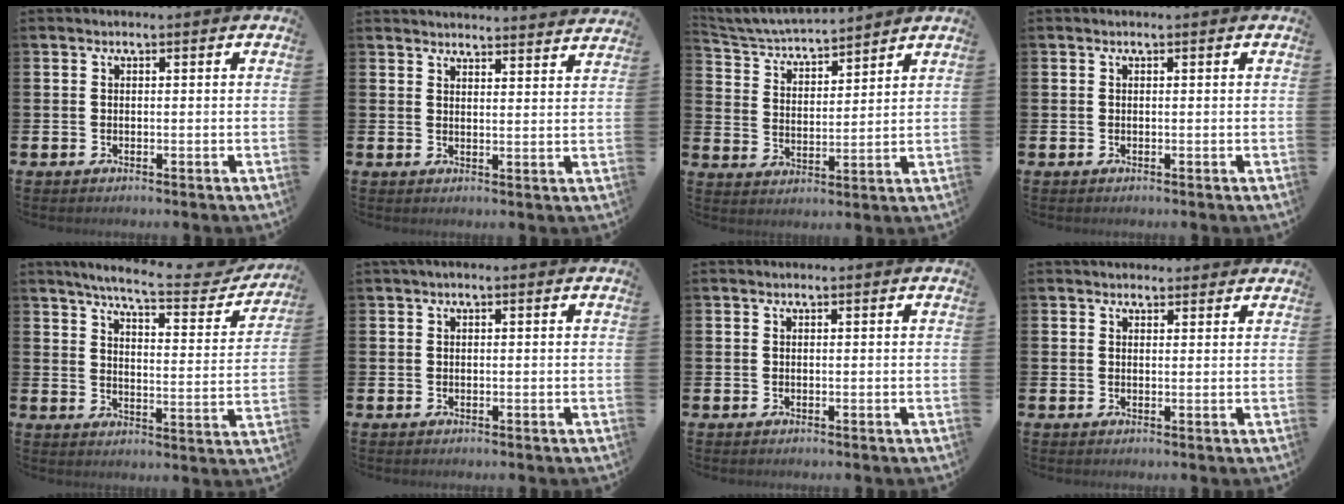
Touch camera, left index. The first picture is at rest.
{"total": 3.8, "force": [3.8, -0.1, -0.2], "torque": [0.004, -0.028, 0.067]}
{"total": 4.8, "force": [4.7, 0.5, 0.8], "torque": [-0.042, -0.037, 0.078]}
{"total": 0.0}
{"total": 7.0, "force": [6.4, 0.5, 2.8], "torque": [-0.063, -0.044, 0.104]}
{"total": 0.5, "force": [0.0, 0.1, 0.5], "torque": [-0.010, 0.003, -0.002]}
{"total": 0.0}
{"total": 1.9, "force": [1.7, 0.8, 0.0], "torque": [0.012, -0.004, 0.028]}